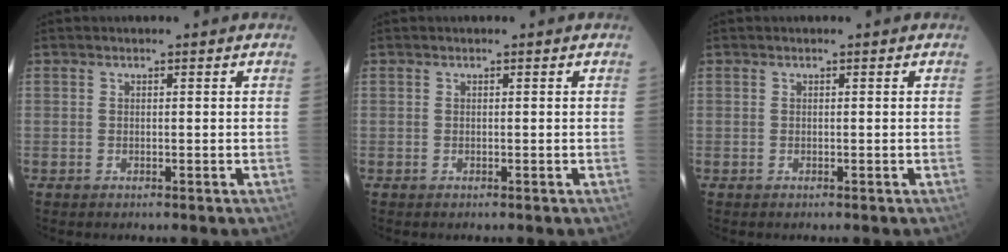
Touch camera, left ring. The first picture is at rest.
{"total": 0.0}
{"total": 0.0}